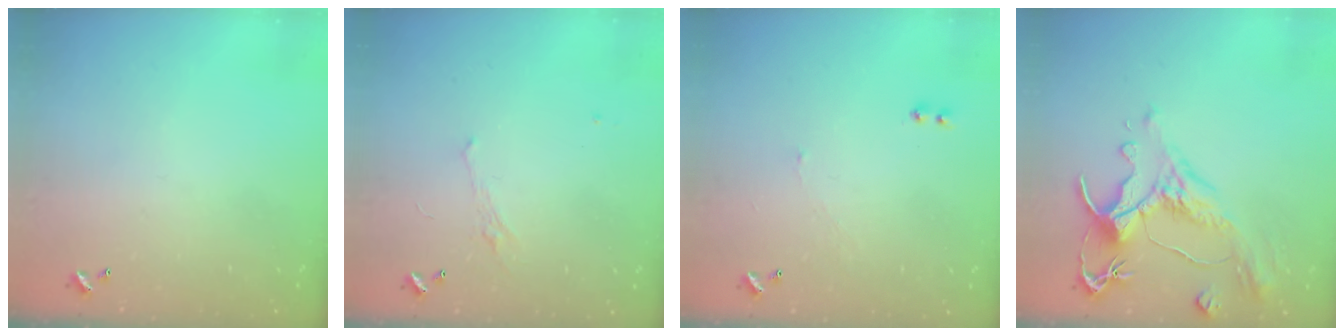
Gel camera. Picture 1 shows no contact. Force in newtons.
{"total": 1.6, "press": 1.4, "slide": 0.8}
{"total": 1.6, "press": 1.5, "slide": 0.6}
{"total": 1.5, "press": 0.2, "slide": 1.5}